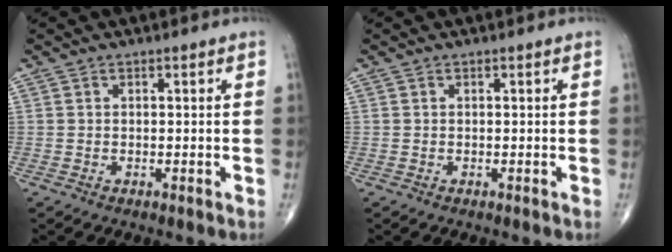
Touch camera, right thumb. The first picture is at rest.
{"total": 0.0}